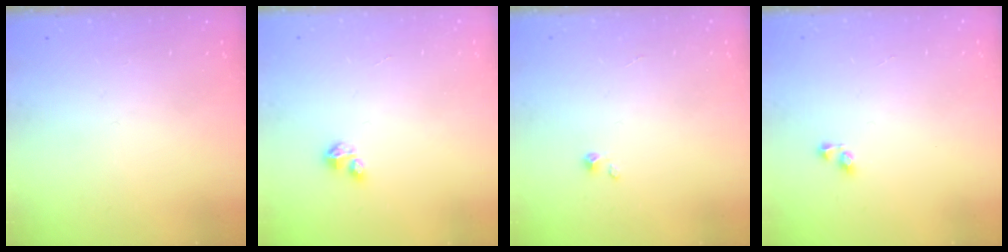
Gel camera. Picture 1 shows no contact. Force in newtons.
{"total": 2.1, "press": 2.1, "slide": 0.2}
{"total": 0.7, "press": 0.7, "slide": 0.1}
{"total": 2.9, "press": 2.9, "slide": 0.2}